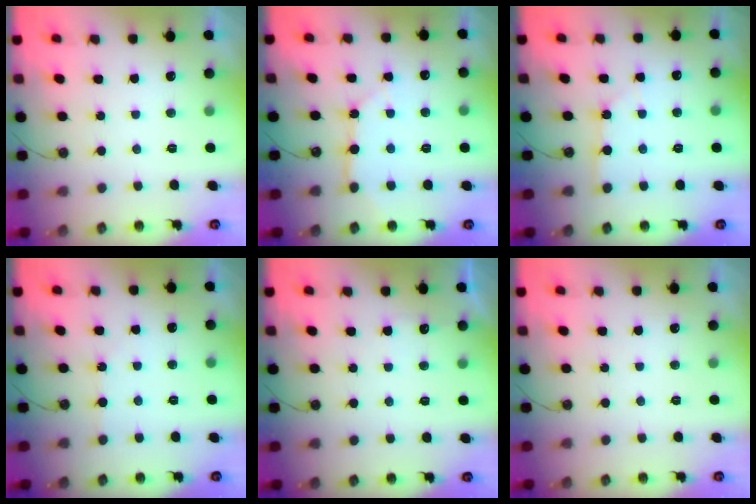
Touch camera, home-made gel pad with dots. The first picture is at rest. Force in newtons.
{"total": 7.8, "press": 7.8, "slide": 0.7}
{"total": 1.9, "press": 1.9, "slide": 0.1}
{"total": 2.4, "press": 2.4, "slide": 0.4}
{"total": 3.9, "press": 3.9, "slide": 0.5}
{"total": 0.0}